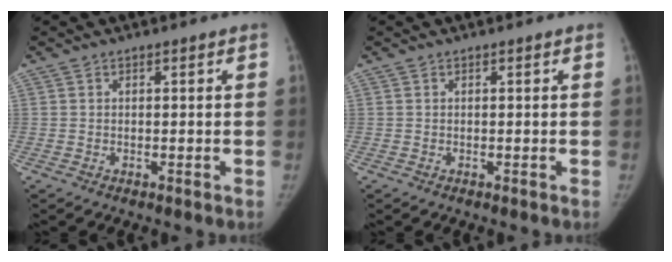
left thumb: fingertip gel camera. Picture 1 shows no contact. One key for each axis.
{"total": 0.0}